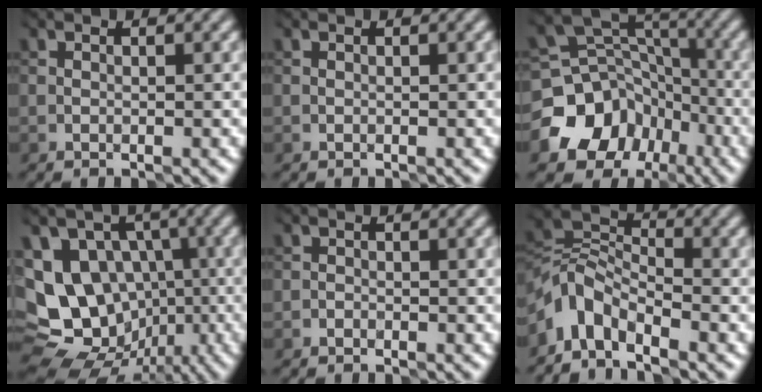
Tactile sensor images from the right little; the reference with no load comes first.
{"total": 0.0}
{"total": 10.2, "force": [-5.5, 8.2, 2.8], "torque": [-0.068, 0.005, -0.108]}
{"total": 11.9, "force": [-1.8, 9.9, 6.5], "torque": [-0.114, -0.026, -0.018]}
{"total": 0.9, "force": [-0.8, -0.1, -0.4], "torque": [0.011, -0.004, -0.017]}
{"total": 4.3, "force": [-3.7, 1.6, 1.6], "torque": [-0.024, 0.003, -0.088]}